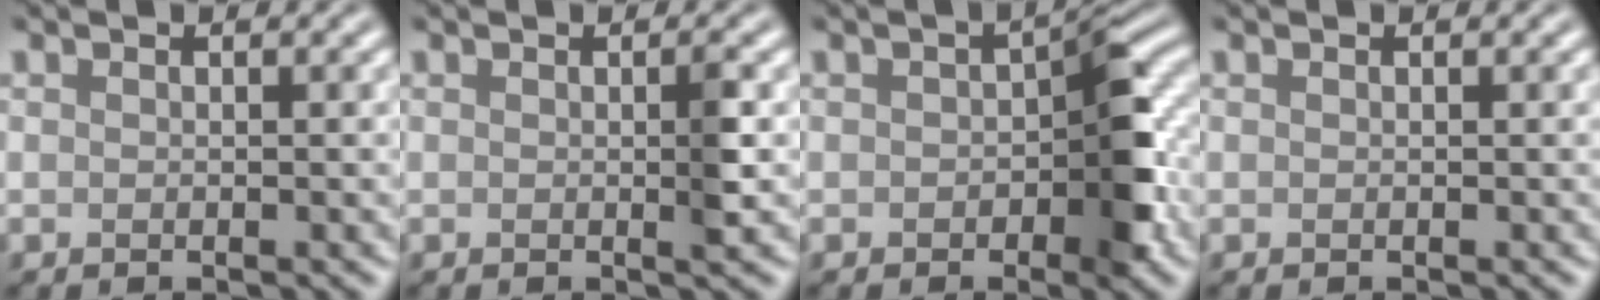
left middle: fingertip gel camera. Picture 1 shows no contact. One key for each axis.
{"total": 1.3, "fx": 0.0, "fy": 0.1, "fz": 1.3, "tx": -0.021, "ty": -0.002, "tz": -0.002}
{"total": 5.0, "fx": -0.8, "fy": 2.6, "fz": 4.2, "tx": -0.045, "ty": 0.003, "tz": -0.014}
{"total": 0.0}